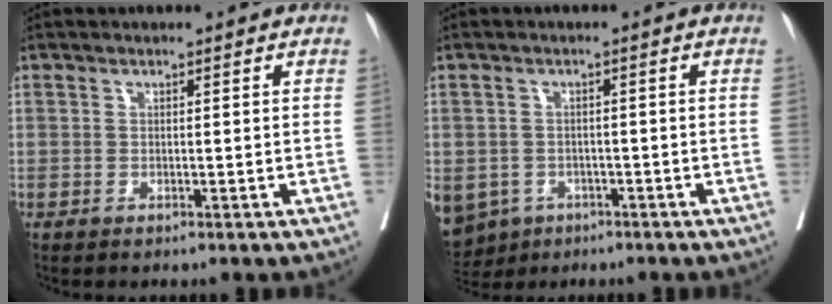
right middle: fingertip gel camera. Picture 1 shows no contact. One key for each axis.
{"total": 10.8, "fx": -5.8, "fy": 8.4, "fz": 3.6, "tx": -0.112, "ty": -0.011, "tz": -0.078}